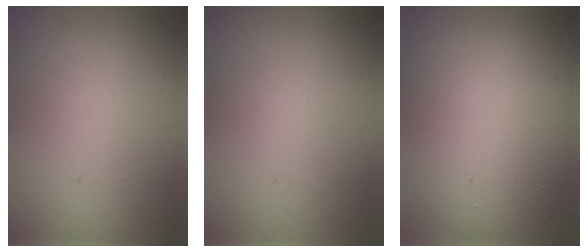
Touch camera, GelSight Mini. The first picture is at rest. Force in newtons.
{"total": 0.0}
{"total": 12.1, "press": 12.1, "slide": 0.6}